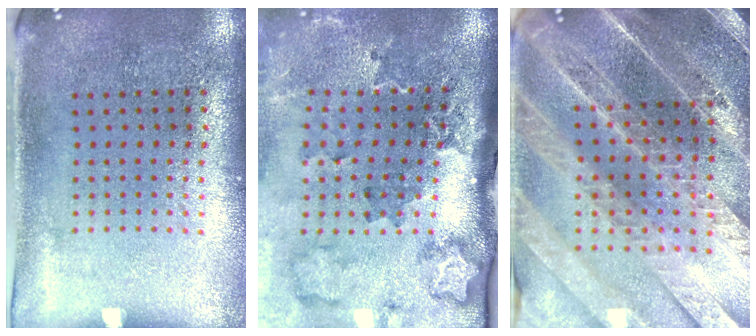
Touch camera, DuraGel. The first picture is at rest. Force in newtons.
{"total": 2.5, "press": 2.0, "slide": 1.6}
{"total": 5.1, "press": 4.4, "slide": 2.6}